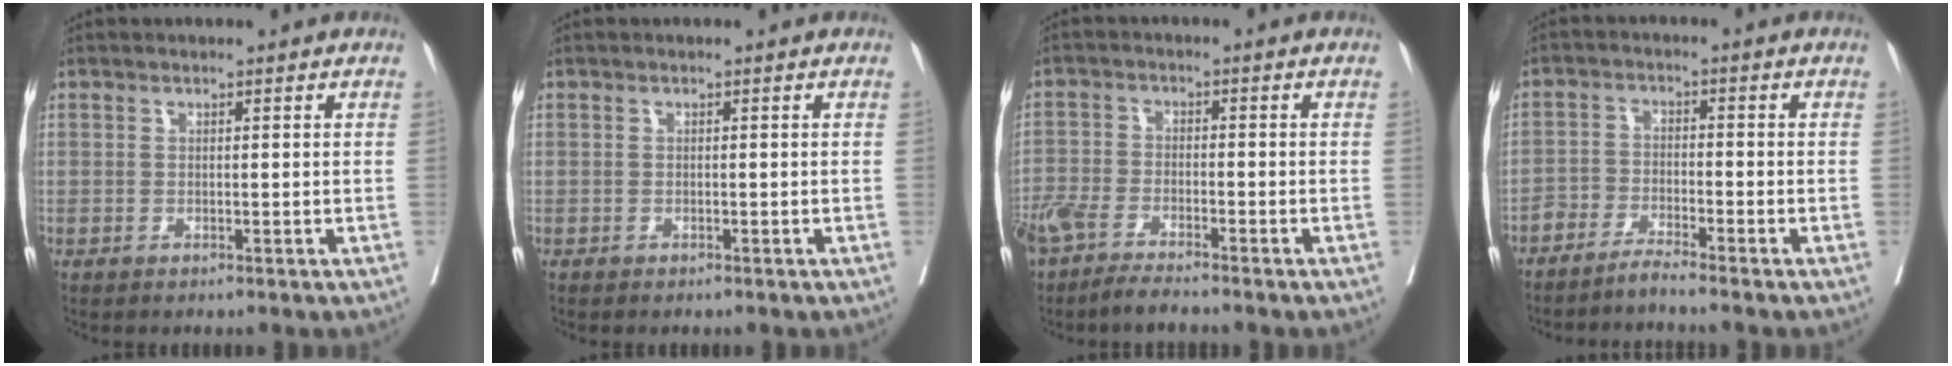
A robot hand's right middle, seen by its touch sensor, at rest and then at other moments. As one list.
[{"total": 0.0}, {"total": 9.0, "force": [-7.7, 1.4, 4.4], "torque": [-0.085, -0.015, -0.137]}, {"total": 3.1, "force": [-3.0, -0.3, 0.9], "torque": [-0.019, -0.012, -0.063]}]